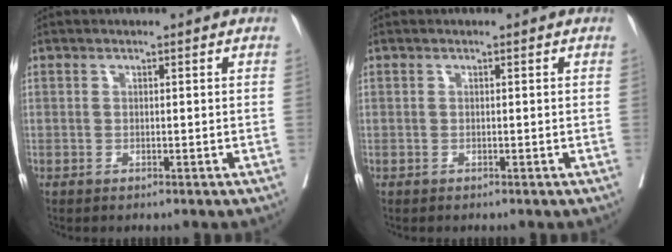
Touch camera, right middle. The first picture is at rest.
{"total": 0.0}